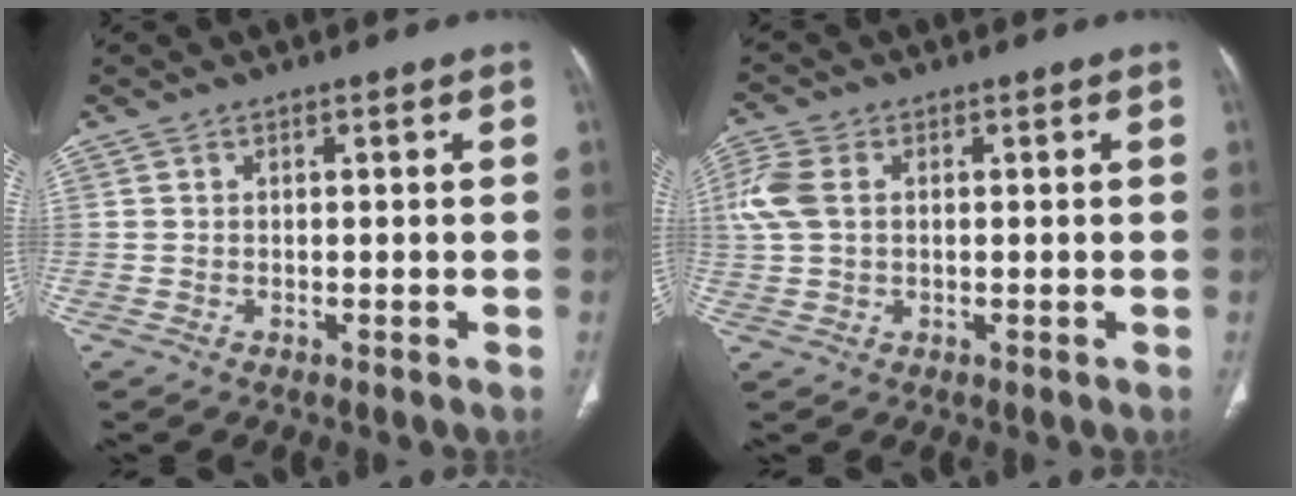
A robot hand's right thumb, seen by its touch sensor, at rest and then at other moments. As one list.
[{"total": 6.2, "force": [1.3, 4.1, 4.5], "torque": [-0.128, 0.014, 0.026]}]